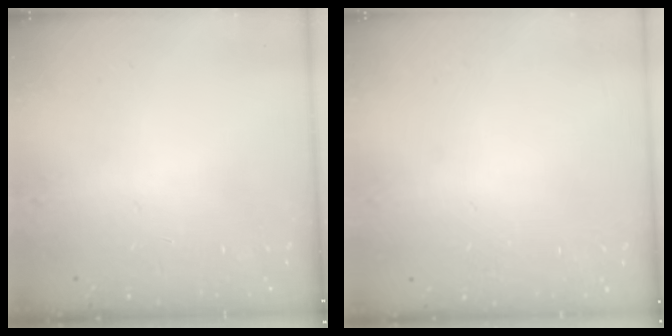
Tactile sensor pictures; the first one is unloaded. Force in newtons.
{"total": 0.0}